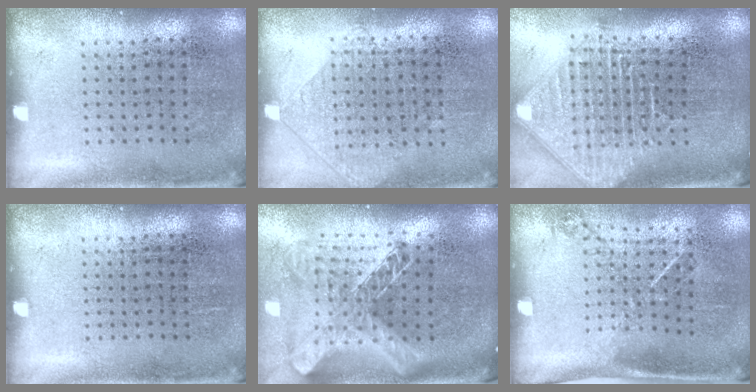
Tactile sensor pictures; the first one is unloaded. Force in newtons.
{"total": 0.9, "press": 0.9, "slide": 0.3}
{"total": 2.4, "press": 1.8, "slide": 1.5}
{"total": 0.0}
{"total": 2.2, "press": 1.7, "slide": 1.4}
{"total": 1.2, "press": 0.8, "slide": 0.8}